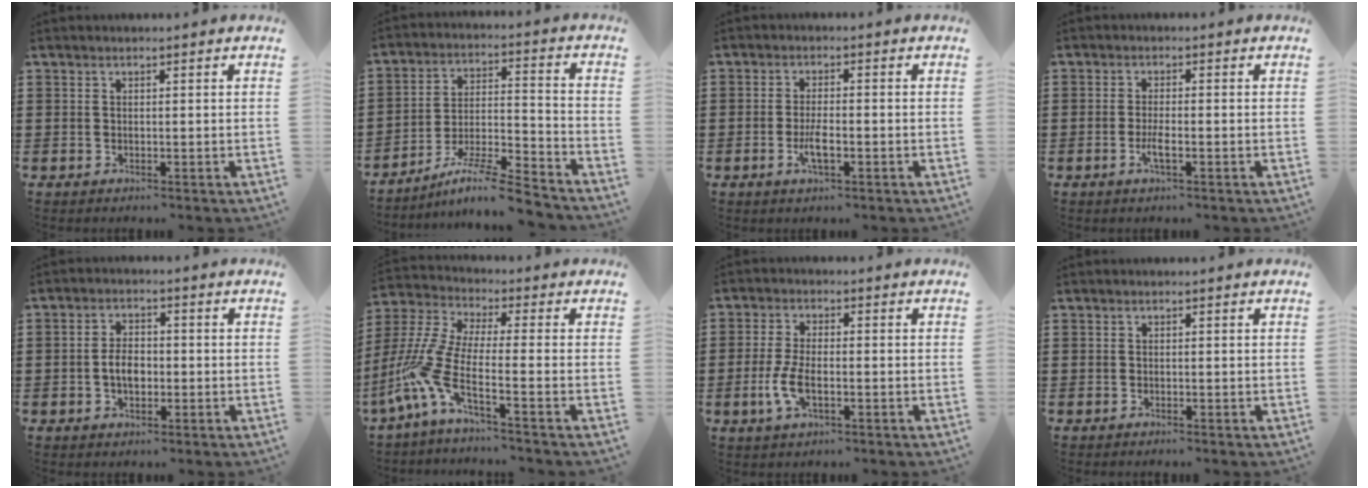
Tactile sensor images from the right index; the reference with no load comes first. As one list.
[{"total": 8.9, "force": [-7.7, 0.1, 4.4], "torque": [-0.076, 0.004, -0.149]}, {"total": 3.5, "force": [-1.3, 1.0, 3.1], "torque": [-0.067, -0.003, -0.027]}, {"total": 2.5, "force": [-1.0, 0.5, 2.2], "torque": [-0.047, -0.003, -0.020]}, {"total": 3.7, "force": [-0.7, 2.1, 3.0], "torque": [-0.050, -0.003, -0.015]}, {"total": 7.7, "force": [-3.8, 2.2, 6.4], "torque": [-0.197, -0.031, -0.091]}, {"total": 5.0, "force": [-1.5, 1.9, 4.3], "torque": [-0.109, -0.010, -0.035]}, {"total": 0.0}]